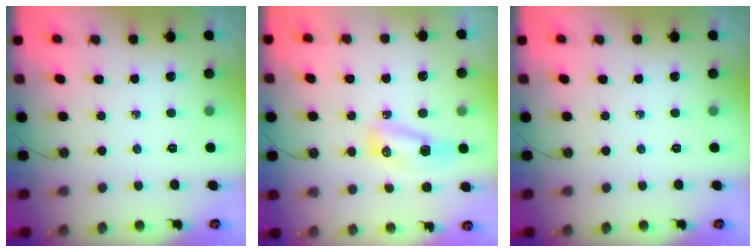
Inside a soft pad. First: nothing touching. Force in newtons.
{"total": 16.3, "press": 10.8, "slide": 12.2}
{"total": 0.0}